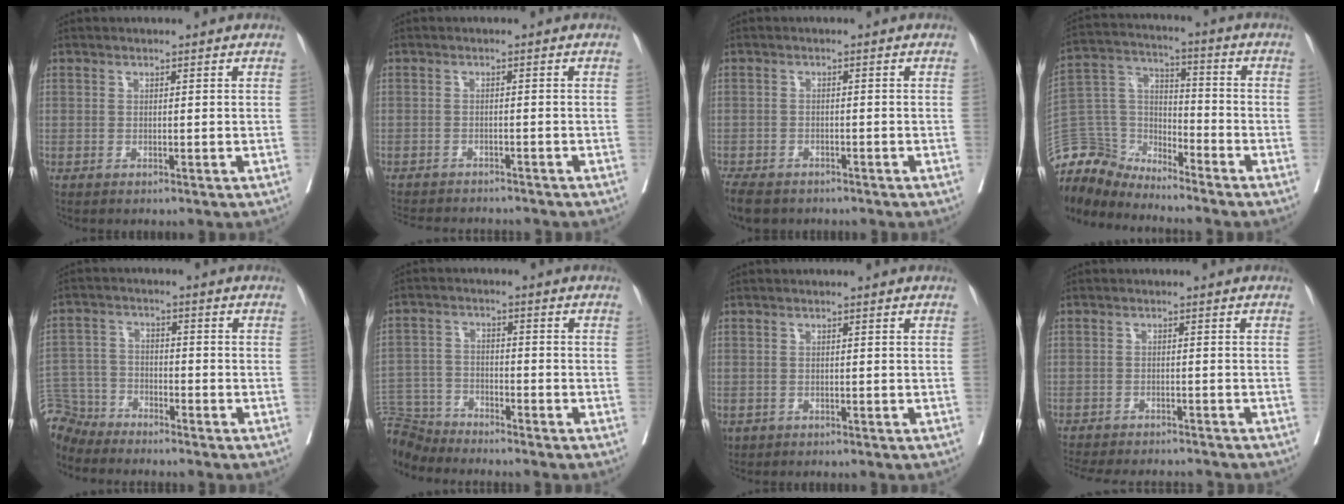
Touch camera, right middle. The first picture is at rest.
{"total": 9.9, "force": [-9.2, 2.0, 3.0], "torque": [-0.048, -0.004, -0.122]}
{"total": 7.6, "force": [-5.9, 3.7, 3.1], "torque": [-0.060, -0.008, -0.088]}
{"total": 10.0, "force": [-9.7, 2.2, -0.8], "torque": [0.013, 0.049, -0.195]}
{"total": 6.7, "force": [-6.3, 1.9, -1.1], "torque": [0.022, 0.007, -0.130]}
{"total": 8.4, "force": [-8.4, 0.9, 0.3], "torque": [-0.010, 0.002, -0.162]}
{"total": 1.8, "force": [-1.0, 1.5, 0.4], "torque": [-0.012, -0.001, -0.013]}
{"total": 13.8, "force": [-12.6, 3.0, 4.7], "torque": [-0.098, -0.008, -0.167]}